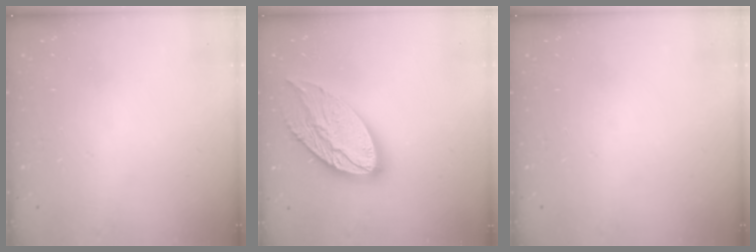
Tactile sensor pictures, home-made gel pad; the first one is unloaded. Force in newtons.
{"total": 18.4, "press": 18.3, "slide": 1.4}
{"total": 0.0}